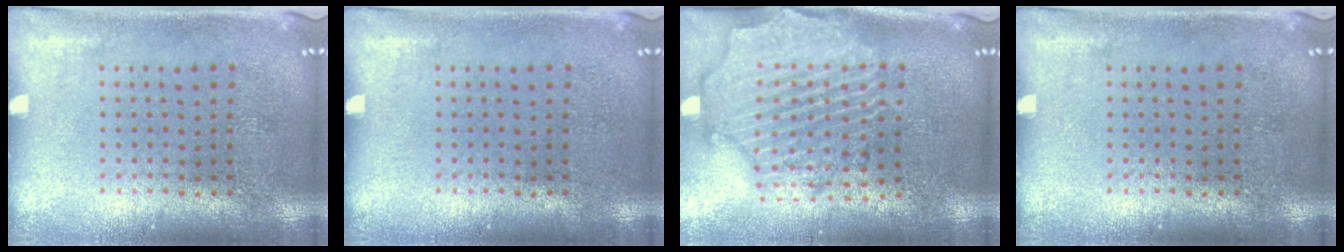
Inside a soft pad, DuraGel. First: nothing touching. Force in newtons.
{"total": 0.0}
{"total": 2.9, "press": 2.6, "slide": 1.3}
{"total": 0.0}